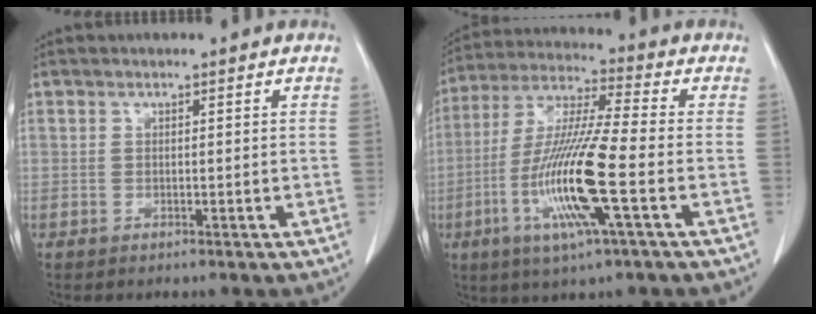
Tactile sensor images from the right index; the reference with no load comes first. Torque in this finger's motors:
{"motor_torque": [2.14, 0.00, 1.06, 0.21]}